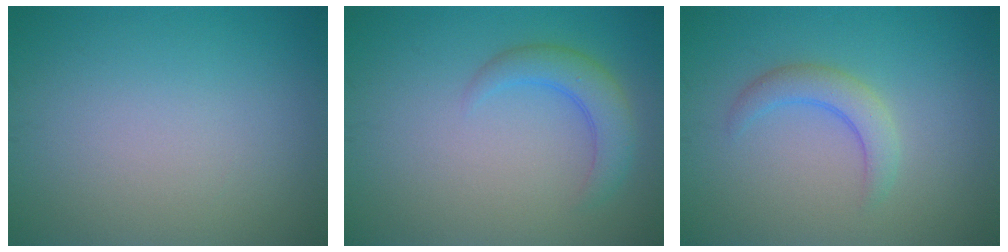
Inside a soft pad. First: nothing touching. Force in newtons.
{"total": 3.1, "press": 3.1, "slide": 0.1}
{"total": 2.6, "press": 2.6, "slide": 0.2}